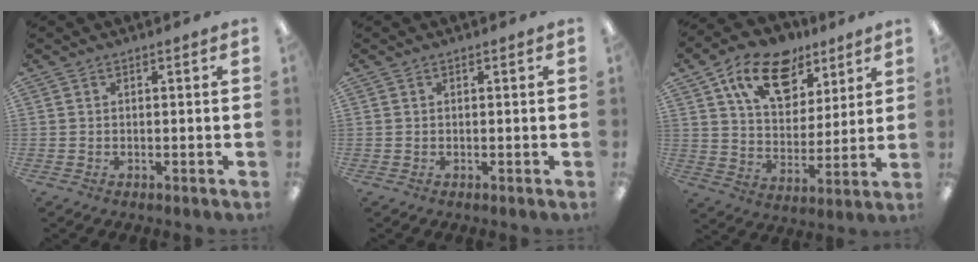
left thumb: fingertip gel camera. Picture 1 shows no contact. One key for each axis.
{"total": 0.0}
{"total": 15.9, "fx": 9.5, "fy": 9.6, "fz": 8.4, "tx": -0.135, "ty": -0.039, "tz": 0.173}